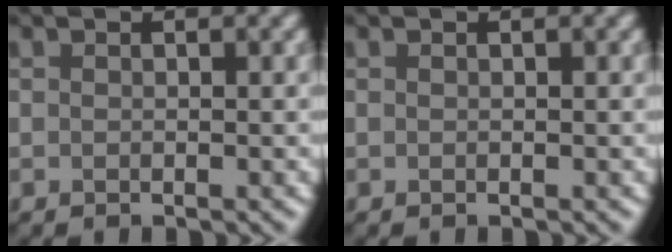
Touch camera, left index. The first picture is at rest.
{"total": 0.0}